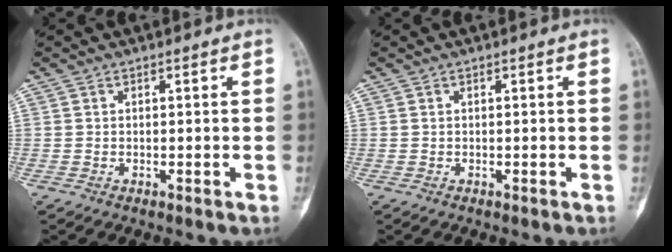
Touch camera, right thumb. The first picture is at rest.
{"total": 0.0}